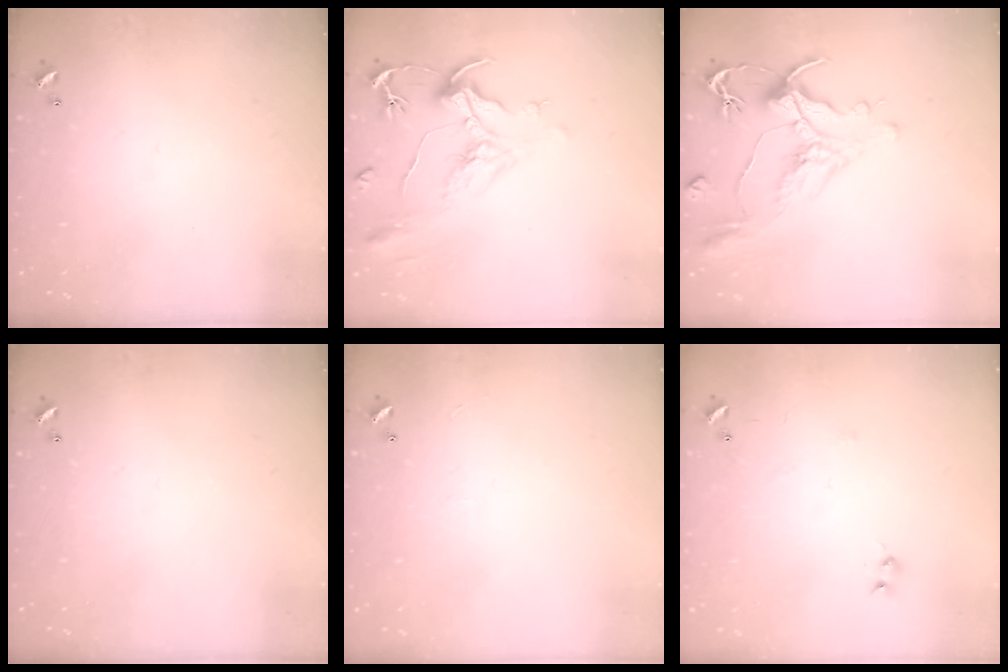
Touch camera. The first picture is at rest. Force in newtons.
{"total": 2.2, "press": 1.7, "slide": 1.4}
{"total": 1.5, "press": 0.4, "slide": 1.5}
{"total": 0.0}
{"total": 1.3, "press": 1.3, "slide": 0.4}
{"total": 5.9, "press": 5.9, "slide": 0.7}